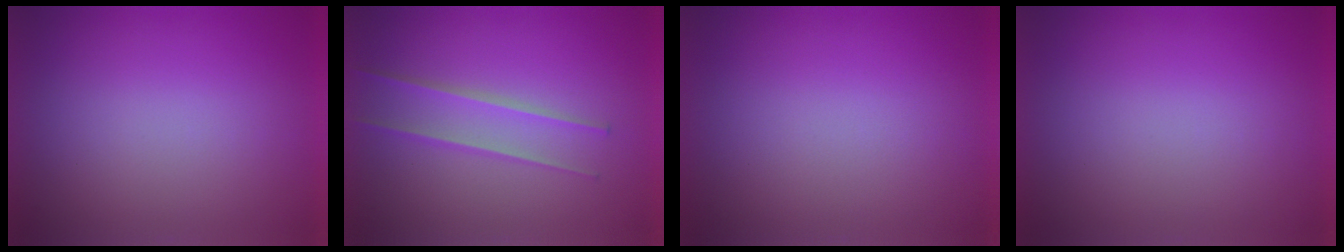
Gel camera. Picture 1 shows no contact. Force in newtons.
{"total": 2.4}
{"total": 0.0}
{"total": 1.1}